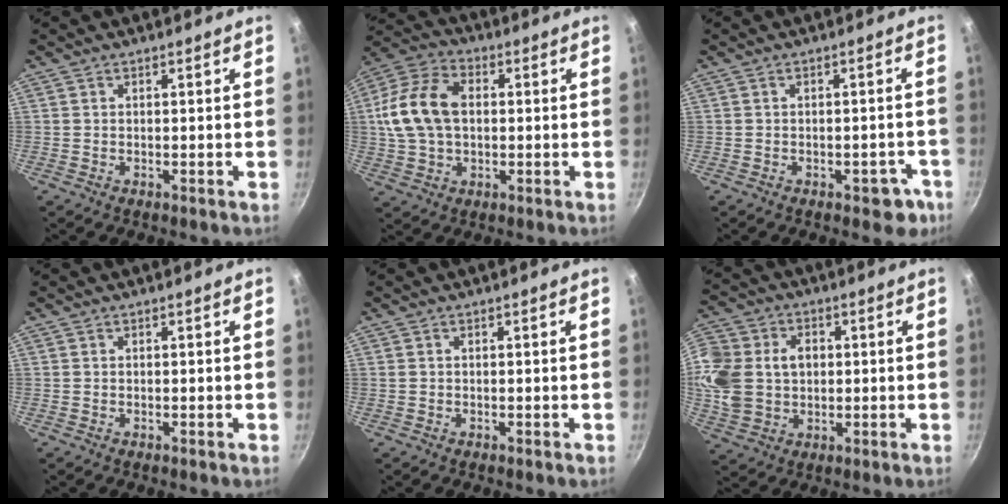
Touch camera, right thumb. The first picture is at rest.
{"total": 14.4, "force": [1.4, 9.8, 10.4], "torque": [-0.188, 0.023, 0.014]}
{"total": 4.9, "force": [-2.5, 2.8, 3.1], "torque": [-0.007, 0.027, -0.017]}
{"total": 0.0}
{"total": 0.0}
{"total": 18.6, "force": [2.4, 15.0, 10.6], "torque": [-0.243, 0.020, 0.042]}